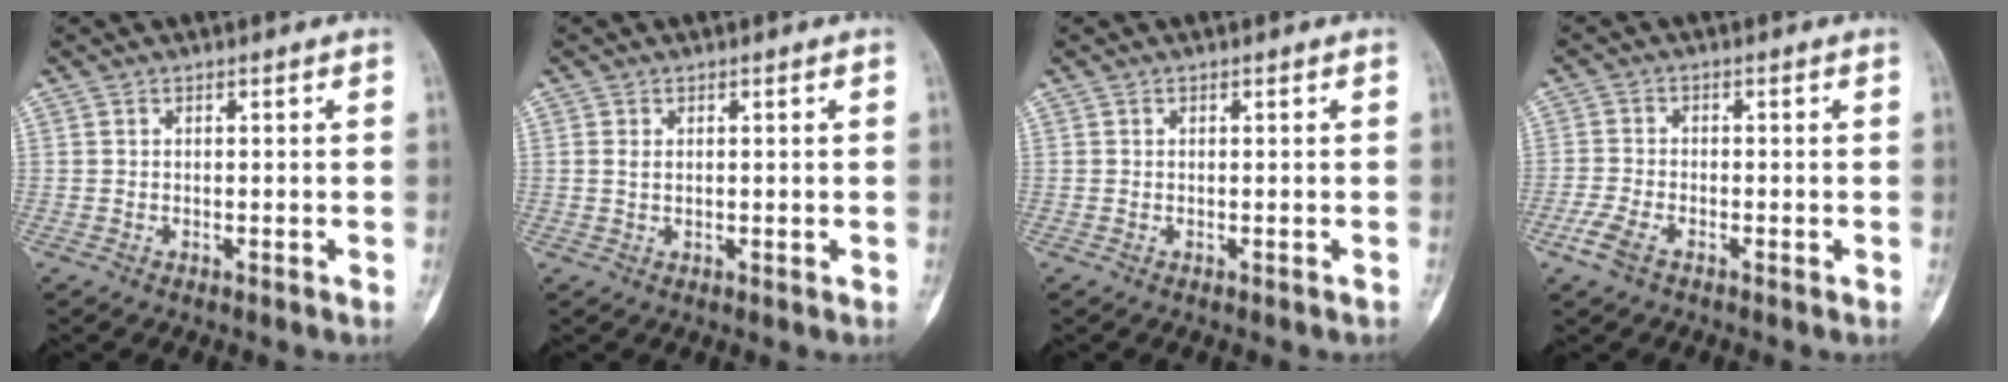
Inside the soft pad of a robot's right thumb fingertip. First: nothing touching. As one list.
[{"total": 1.3, "force": [0.3, 0.9, 0.9], "torque": [-0.013, 0.001, 0.009]}, {"total": 0.0}, {"total": 4.4, "force": [-2.5, 2.3, 2.8], "torque": [-0.066, 0.006, -0.051]}]